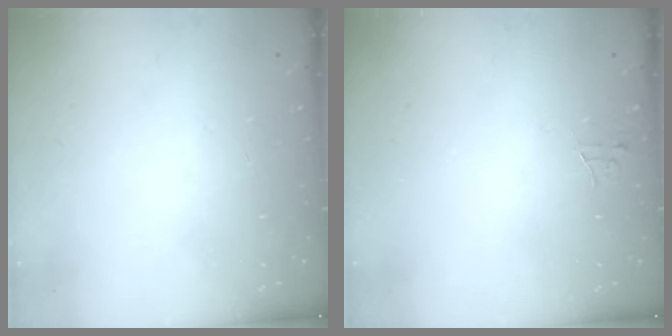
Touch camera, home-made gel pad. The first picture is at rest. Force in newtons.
{"total": 4.0, "press": 4.0, "slide": 0.4}